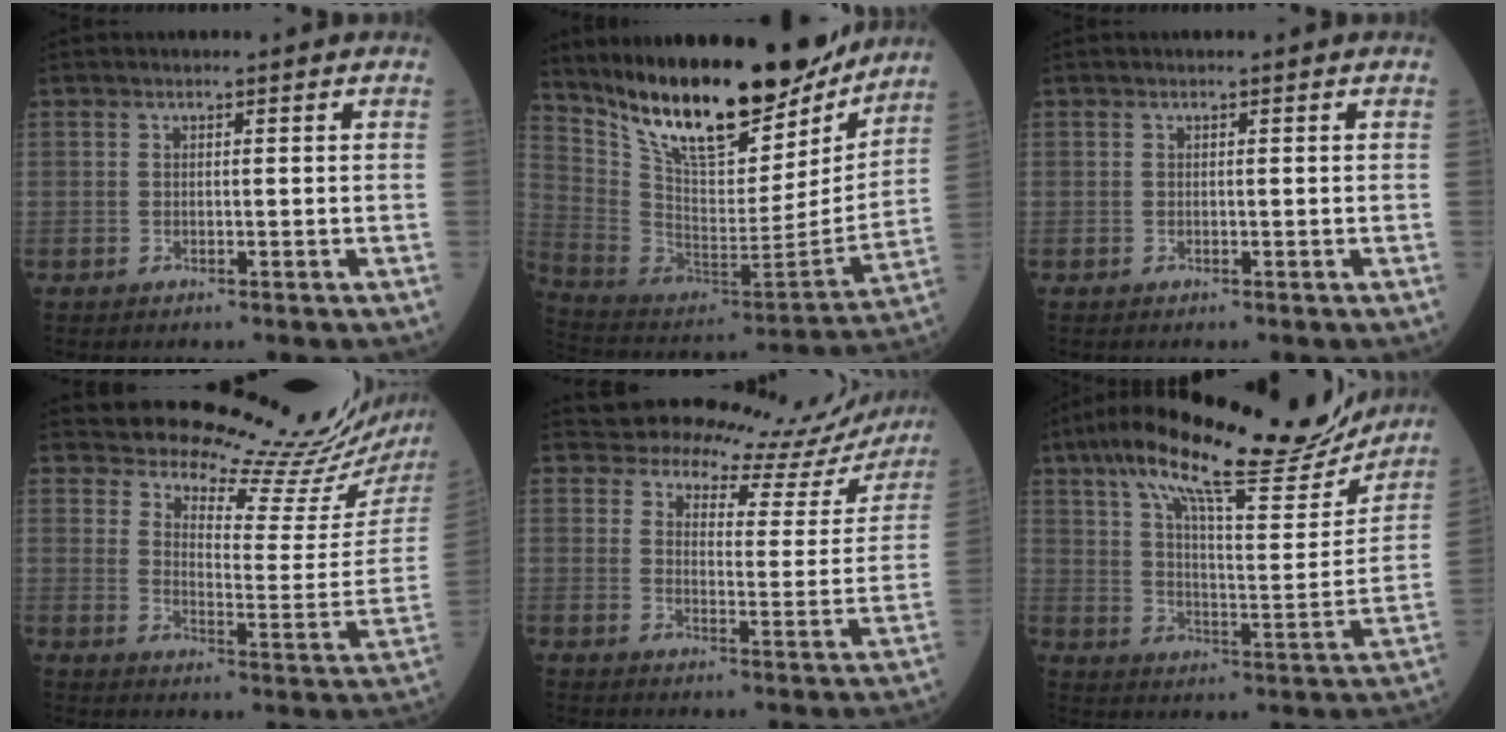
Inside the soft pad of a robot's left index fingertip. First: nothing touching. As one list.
[{"total": 24.6, "force": [19.5, 7.3, 13.1], "torque": [-0.225, -0.033, 0.318]}, {"total": 0.0}, {"total": 17.1, "force": [16.8, 0.6, 3.2], "torque": [-0.043, -0.117, 0.198]}, {"total": 16.1, "force": [15.6, 3.8, 0.8], "torque": [0.016, -0.065, 0.160]}, {"total": 24.1, "force": [19.4, 4.4, 13.7], "torque": [-0.221, 0.016, 0.278]}]